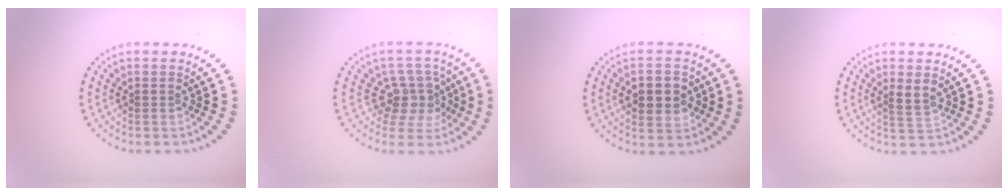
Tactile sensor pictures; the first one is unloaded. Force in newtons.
{"total": 3.7, "press": 2.8, "slide": 2.4}
{"total": 4.8, "press": 4.8, "slide": 0.3}
{"total": 1.8, "press": 1.6, "slide": 0.8}